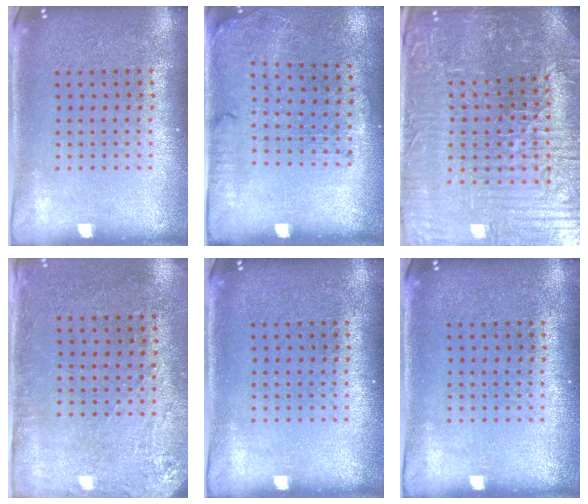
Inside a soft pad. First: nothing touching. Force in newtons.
{"total": 1.7, "press": 1.2, "slide": 1.2}
{"total": 5.6, "press": 5.4, "slide": 1.6}
{"total": 2.8, "press": 2.3, "slide": 1.6}
{"total": 0.0}
{"total": 0.0}